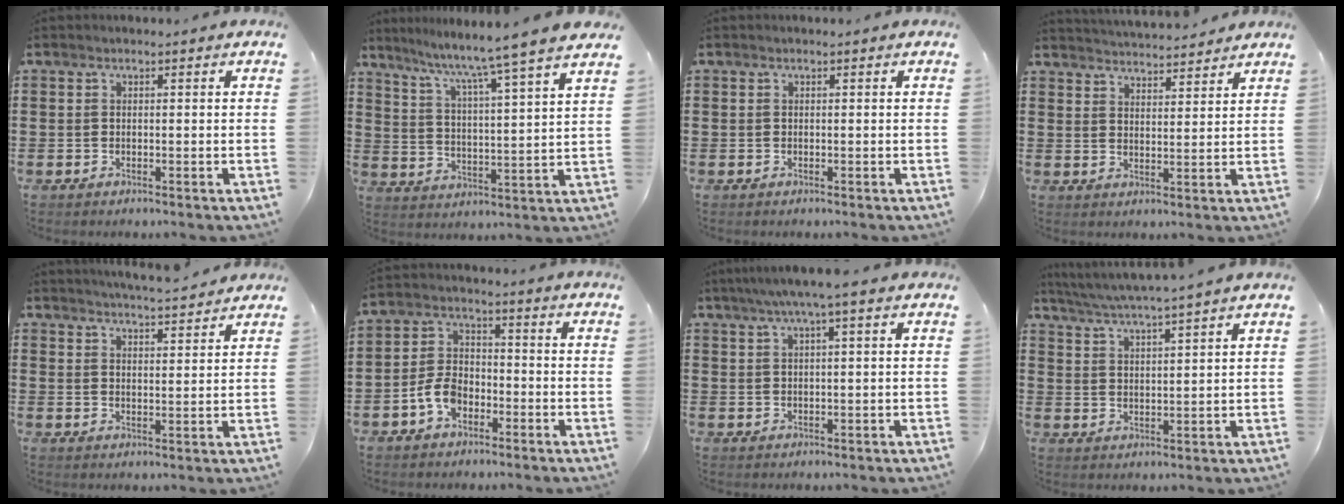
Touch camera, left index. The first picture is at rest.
{"total": 6.4, "force": [5.4, -1.8, 2.9], "torque": [-0.079, -0.048, 0.081]}
{"total": 0.0}
{"total": 3.7, "force": [3.7, 0.0, 0.1], "torque": [-0.014, -0.019, 0.067]}
{"total": 3.9, "force": [3.9, -0.2, 0.4], "torque": [-0.022, -0.020, 0.068]}
{"total": 5.6, "force": [-2.9, 3.4, 3.3], "torque": [-0.087, 0.005, -0.062]}
{"total": 3.2, "force": [1.6, -0.1, 2.7], "torque": [-0.055, 0.001, 0.027]}
{"total": 3.6, "force": [3.3, -0.8, 1.1], "torque": [-0.035, -0.023, 0.055]}